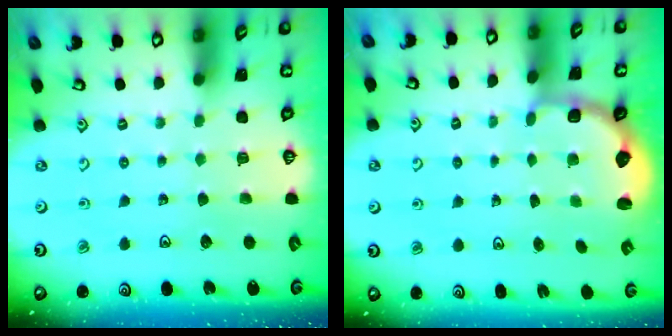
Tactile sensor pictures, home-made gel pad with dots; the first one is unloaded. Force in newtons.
{"total": 2.9, "press": 2.4, "slide": 1.6}